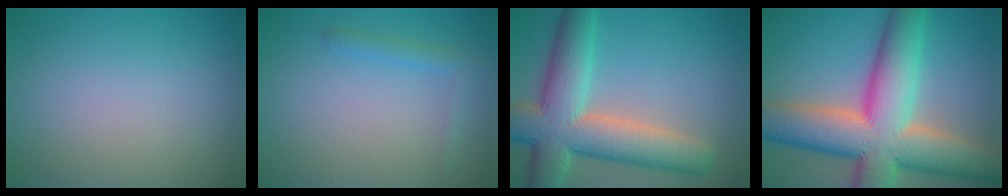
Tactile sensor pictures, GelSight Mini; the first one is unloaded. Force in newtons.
{"total": 1.5, "press": 1.5, "slide": 0.1}
{"total": 10.1, "press": 10.1, "slide": 0.8}
{"total": 14.5, "press": 14.5, "slide": 1.0}